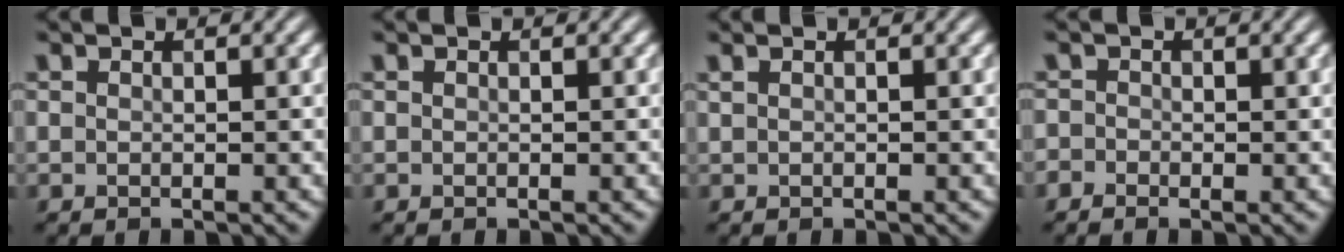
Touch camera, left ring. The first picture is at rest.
{"total": 0.0}
{"total": 0.5, "force": [0.3, 0.2, 0.4], "torque": [-0.013, 0.001, 0.003]}
{"total": 1.0, "force": [-0.4, 0.9, 0.3], "torque": [0.000, -0.002, -0.014]}